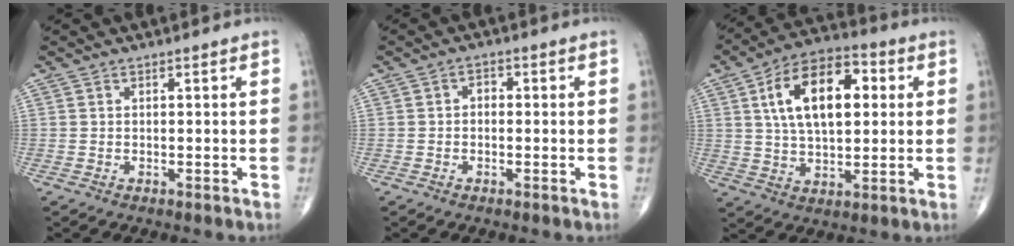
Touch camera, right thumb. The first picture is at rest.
{"total": 1.8, "force": [-0.2, 1.3, 1.2], "torque": [-0.006, 0.010, -0.009]}
{"total": 16.5, "force": [3.9, 8.8, 13.4], "torque": [-0.206, 0.012, 0.061]}